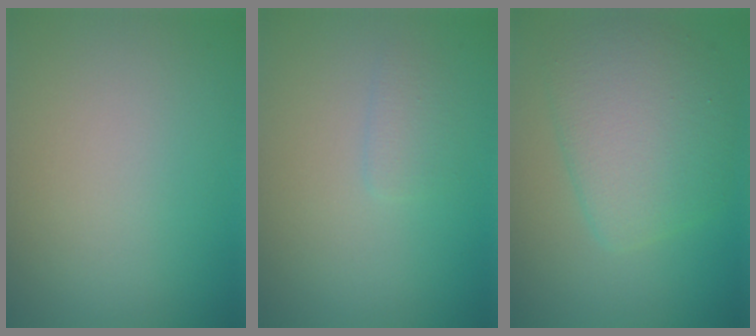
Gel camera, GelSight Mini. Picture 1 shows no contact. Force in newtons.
{"total": 1.1, "press": 1.1, "slide": 0.1}
{"total": 5.8, "press": 5.8, "slide": 0.1}